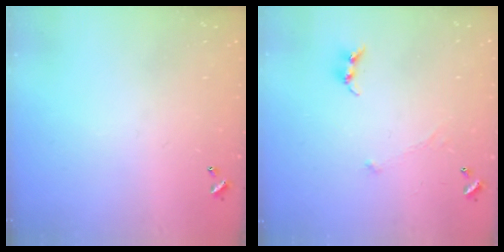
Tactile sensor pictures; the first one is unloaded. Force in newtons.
{"total": 0.6, "press": 0.4, "slide": 0.4}